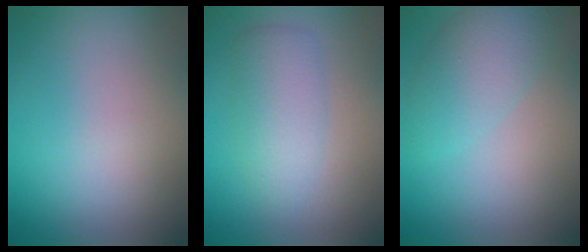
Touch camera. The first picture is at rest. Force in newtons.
{"total": 3.3, "press": 3.3, "slide": 0.1}
{"total": 3.9, "press": 3.9, "slide": 0.1}